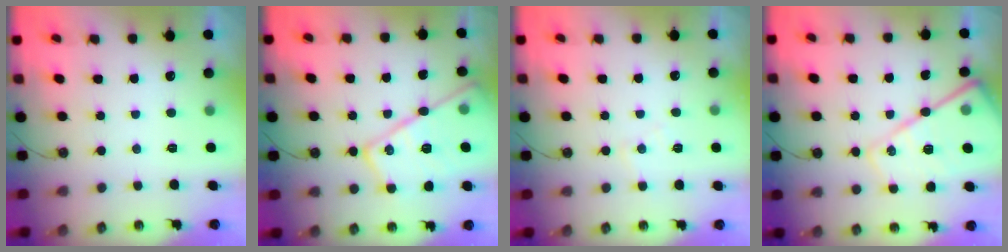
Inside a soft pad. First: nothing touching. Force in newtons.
{"total": 21.1, "press": 21.0, "slide": 1.7}
{"total": 5.6, "press": 5.5, "slide": 0.8}
{"total": 18.9, "press": 18.8, "slide": 1.8}